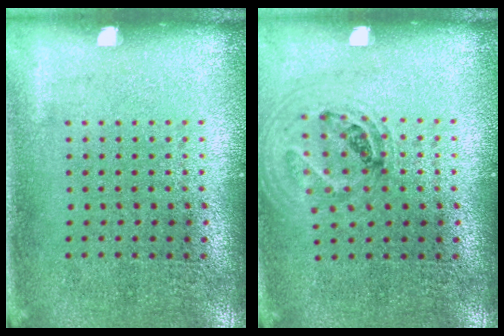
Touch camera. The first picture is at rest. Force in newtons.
{"total": 0.9, "press": 0.9, "slide": 0.2}